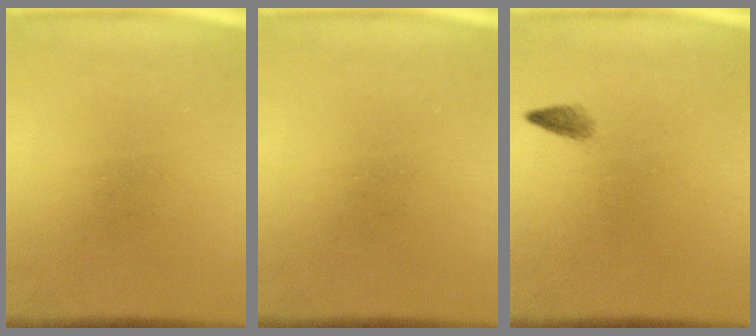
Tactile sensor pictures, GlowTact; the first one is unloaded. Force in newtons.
{"total": 0.0}
{"total": 1.0}